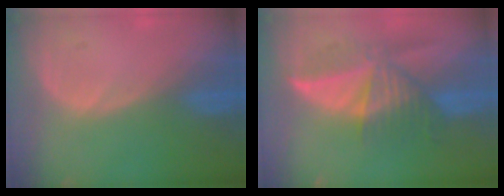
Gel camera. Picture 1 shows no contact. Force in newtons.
{"total": 7.3, "press": 7.2, "slide": 1.2}